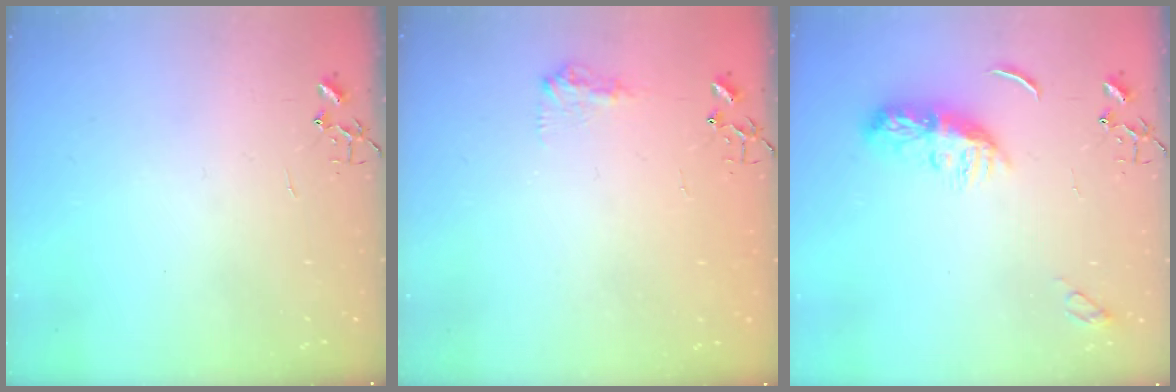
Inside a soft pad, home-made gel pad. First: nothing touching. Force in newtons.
{"total": 7.9, "press": 7.9, "slide": 0.3}
{"total": 8.9, "press": 8.9, "slide": 0.6}